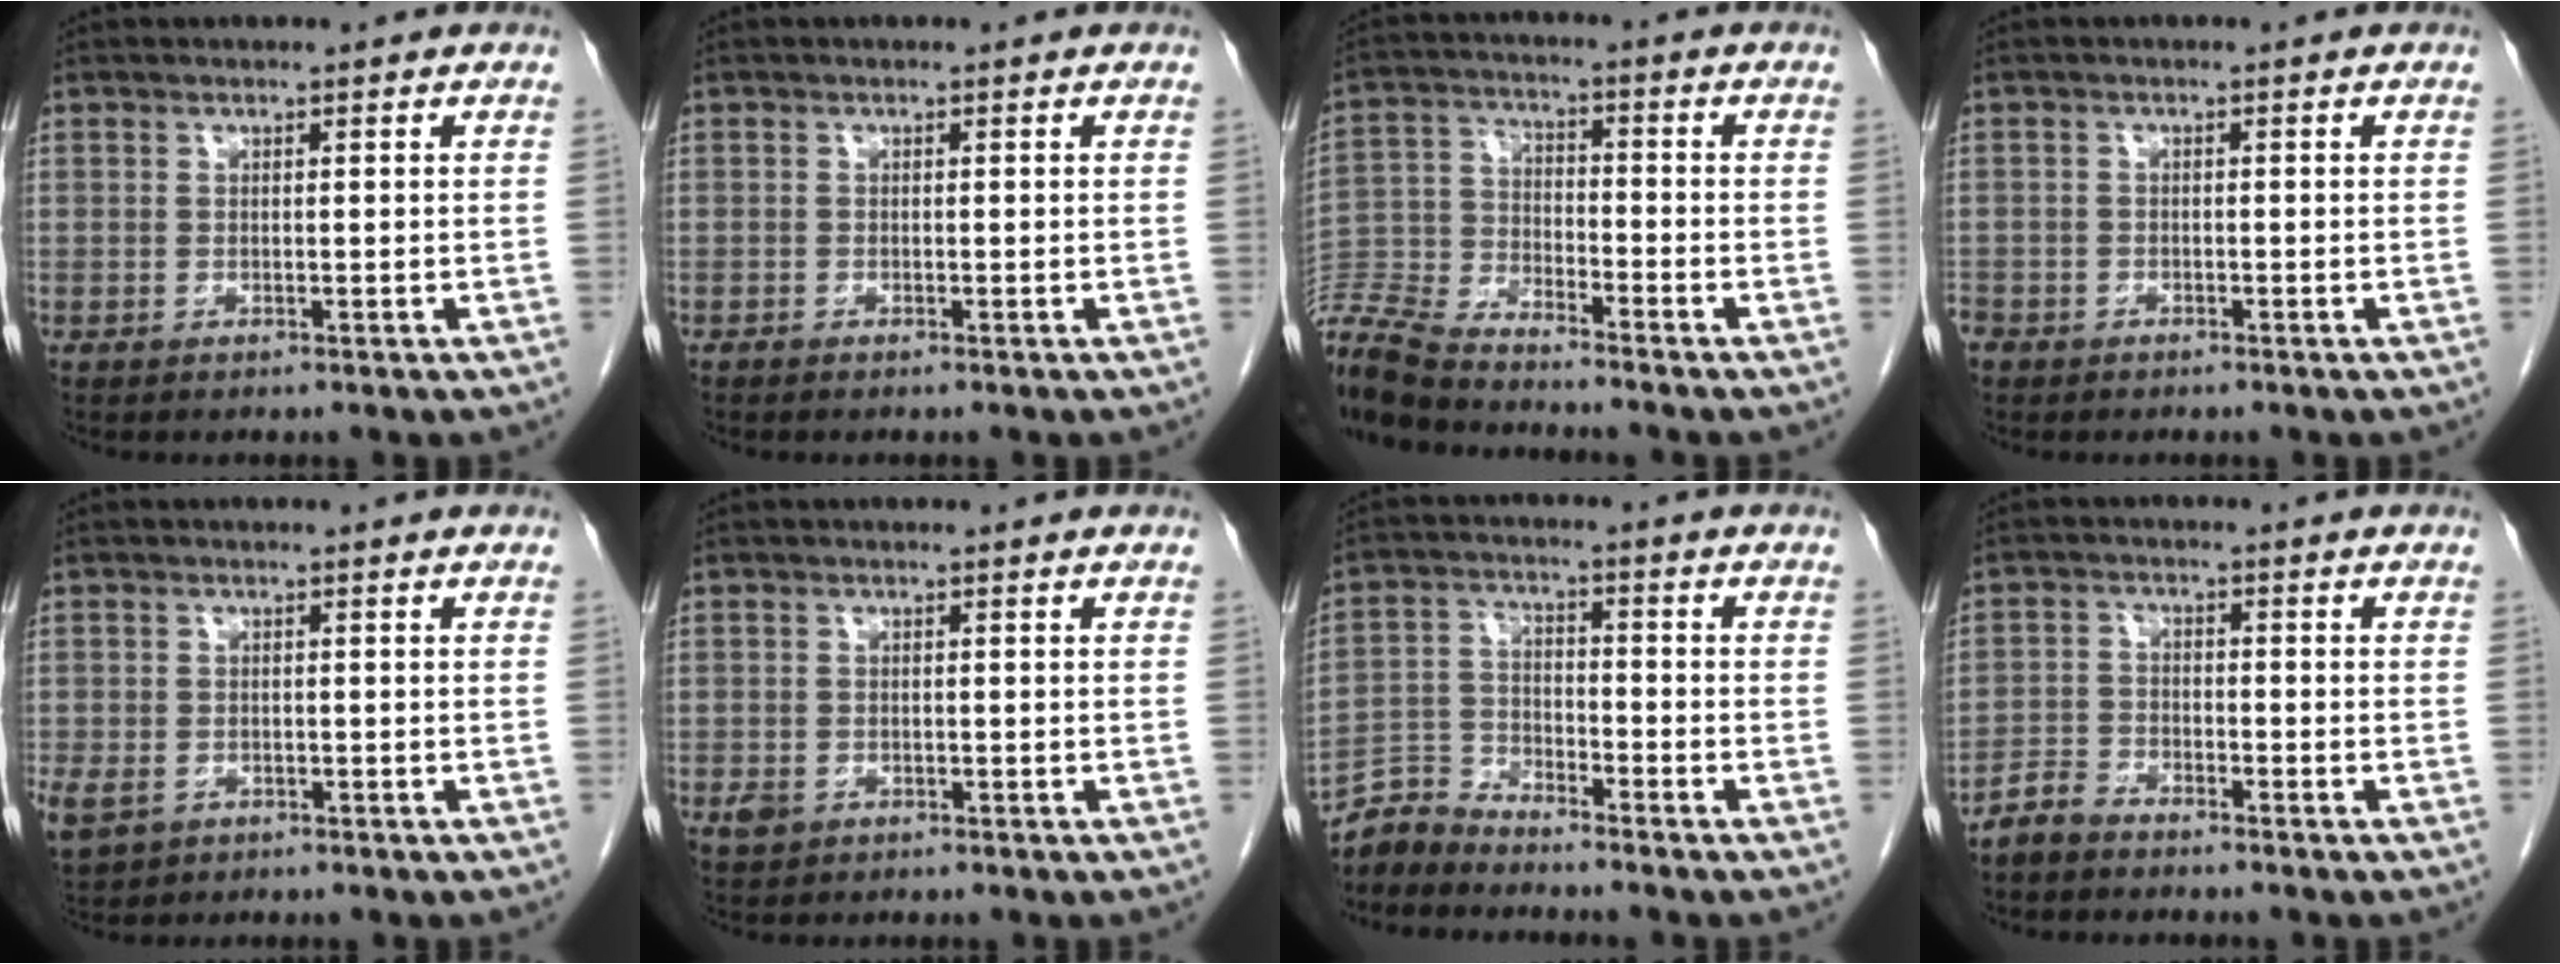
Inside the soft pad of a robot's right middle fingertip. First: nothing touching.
{"total": 0.0}
{"total": 11.8, "force": [-11.3, 1.1, 3.5], "torque": [-0.072, -0.010, -0.219]}
{"total": 3.7, "force": [-2.6, 2.5, 0.8], "torque": [-0.023, 0.001, -0.052]}
{"total": 6.8, "force": [-3.1, 5.1, 3.1], "torque": [-0.086, -0.008, -0.044]}
{"total": 1.7, "force": [-0.8, 1.3, 0.7], "torque": [-0.017, 0.002, -0.008]}
{"total": 5.4, "force": [-5.3, 0.8, -0.5], "torque": [0.011, 0.005, -0.105]}
{"total": 3.2, "force": [-3.0, 1.0, 0.4], "torque": [-0.008, -0.001, -0.060]}